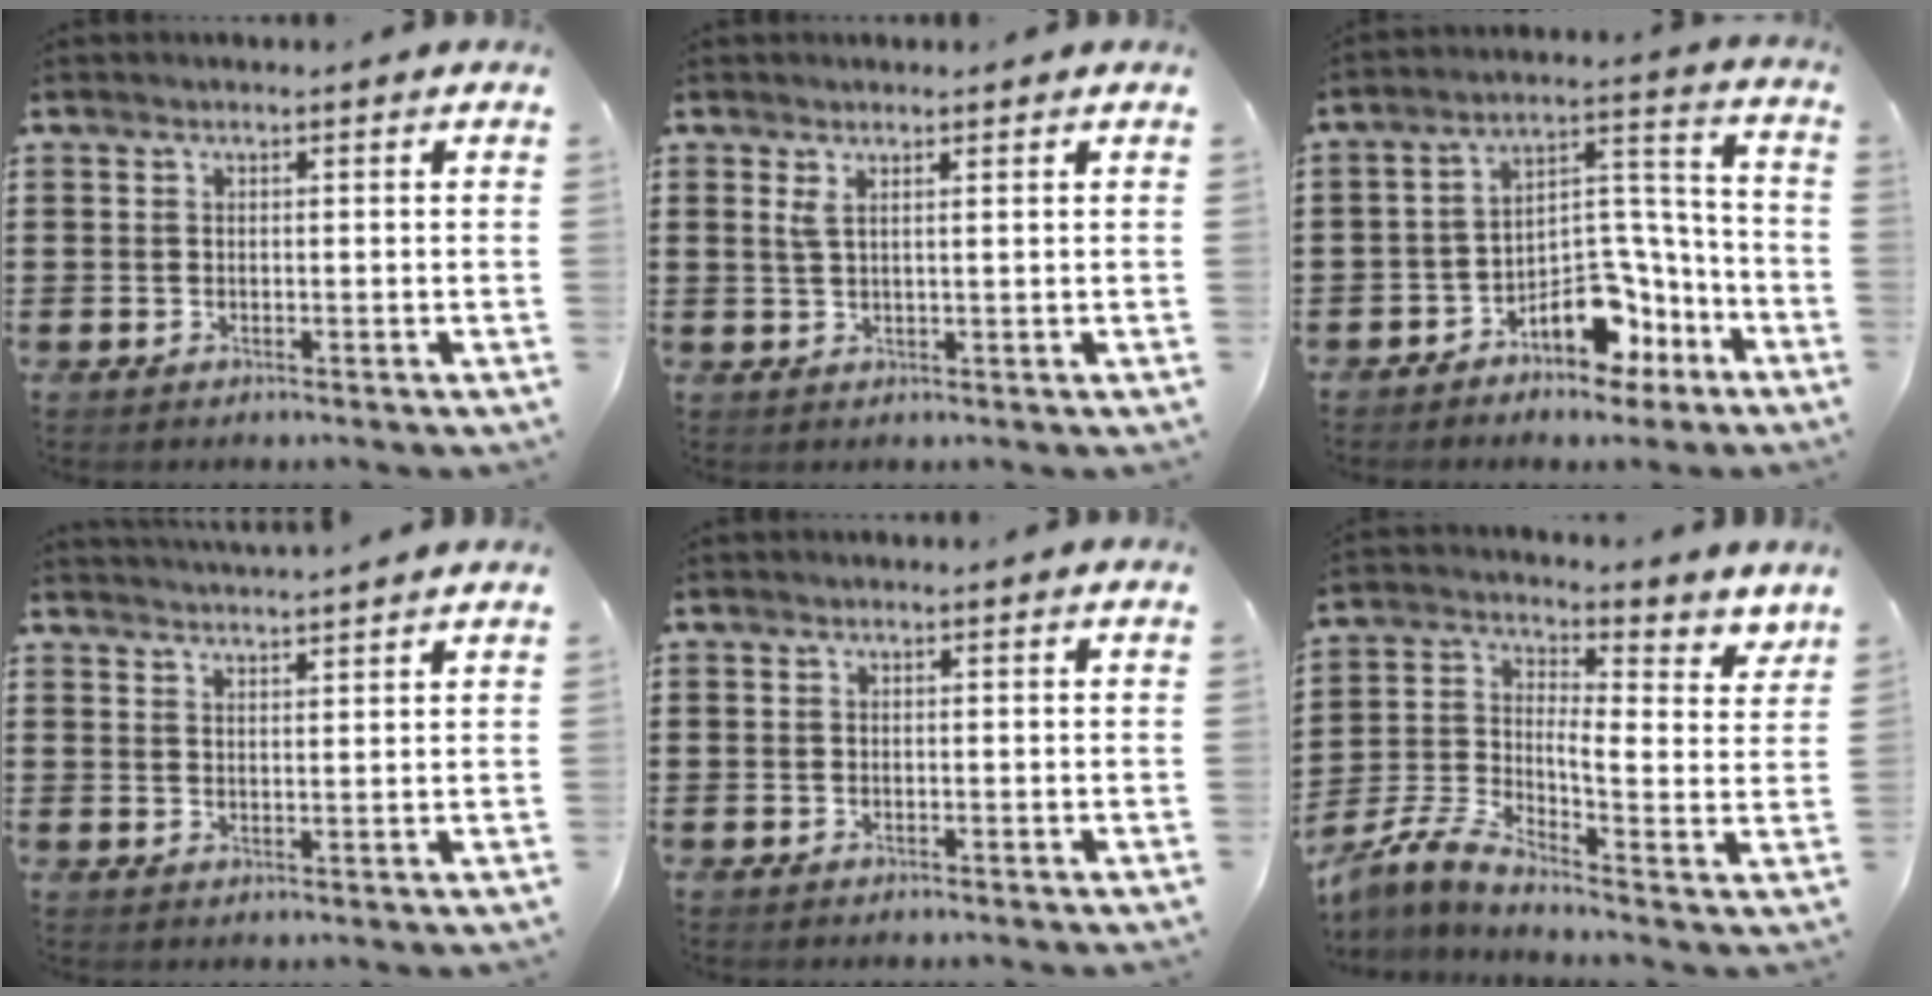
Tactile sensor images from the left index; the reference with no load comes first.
{"total": 1.8, "force": [1.0, 0.2, 1.5], "torque": [-0.033, 0.000, 0.019]}
{"total": 8.7, "force": [-6.3, 4.8, 3.6], "torque": [-0.058, 0.020, -0.114]}
{"total": 2.7, "force": [2.6, -0.5, -0.1], "torque": [-0.005, -0.013, 0.048]}
{"total": 0.0}
{"total": 3.5, "force": [0.1, 1.7, 3.0], "torque": [-0.079, -0.028, -0.007]}